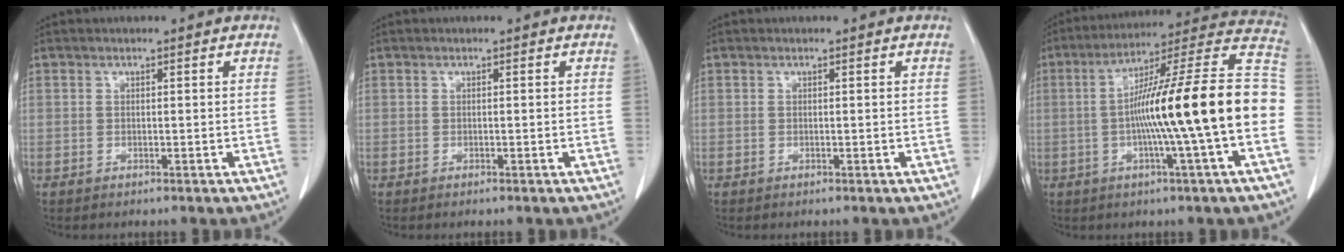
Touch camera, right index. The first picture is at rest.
{"total": 0.0}
{"total": 0.0}
{"total": 21.6, "force": [-2.6, -0.6, 21.5], "torque": [-0.292, 0.029, -0.053]}